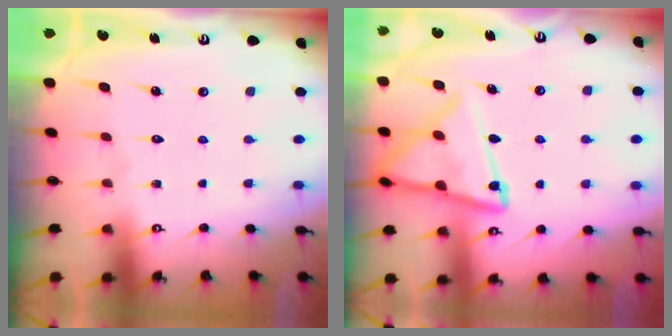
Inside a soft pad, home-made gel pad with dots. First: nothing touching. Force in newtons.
{"total": 15.1, "press": 15.1, "slide": 1.3}